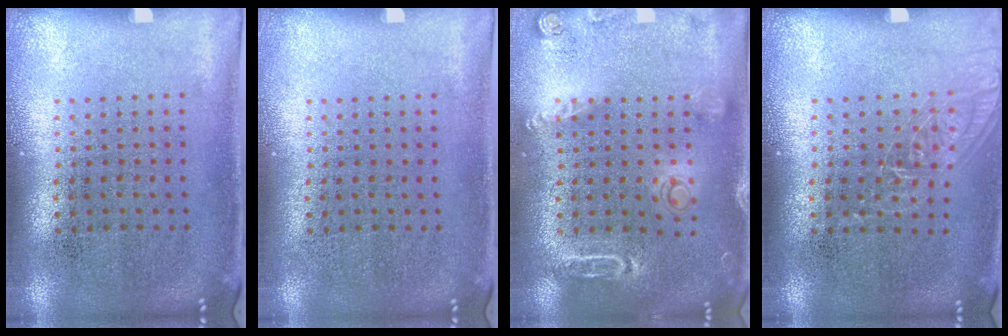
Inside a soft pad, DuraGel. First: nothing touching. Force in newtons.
{"total": 0.0}
{"total": 1.8, "press": 1.8, "slide": 0.4}
{"total": 1.1, "press": 1.1, "slide": 0.2}